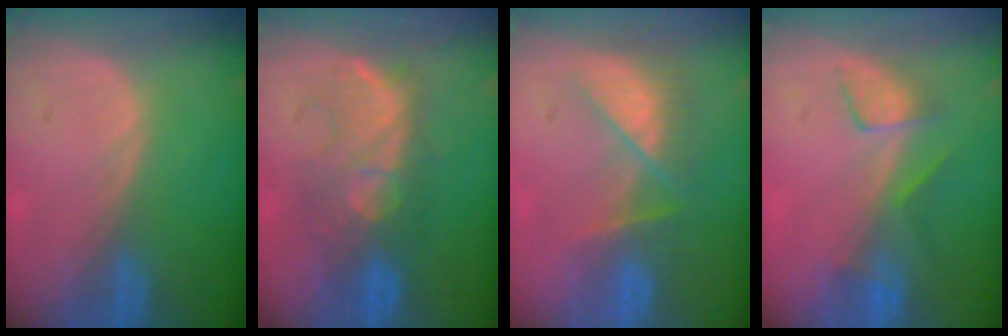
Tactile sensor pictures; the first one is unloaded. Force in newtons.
{"total": 8.3, "press": 8.3, "slide": 0.1}
{"total": 8.1, "press": 7.1, "slide": 4.0}
{"total": 4.2, "press": 4.1, "slide": 1.3}